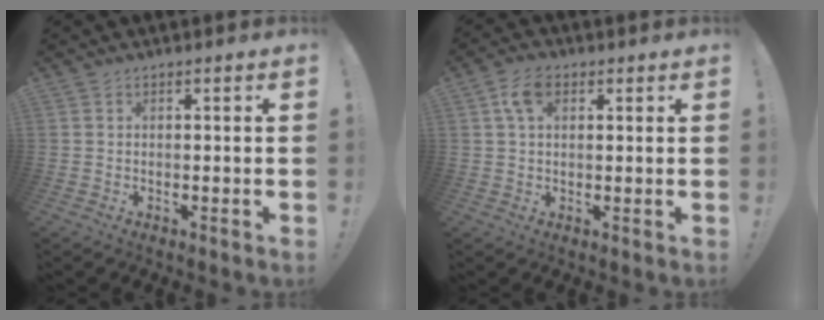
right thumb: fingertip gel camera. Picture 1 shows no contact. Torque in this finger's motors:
{"motor_torque": [-0.18, 0.43, 0.00, 0.09, 0.24]}